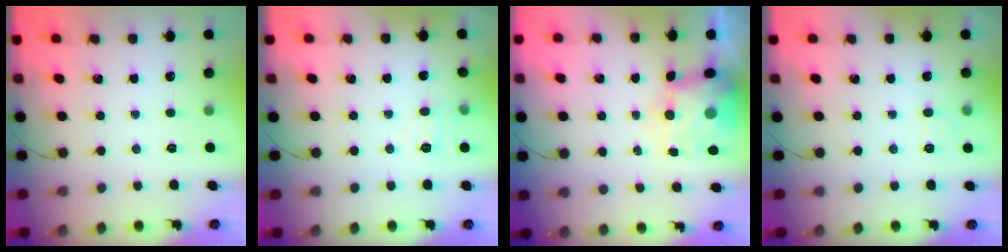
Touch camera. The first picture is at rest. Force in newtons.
{"total": 5.1, "press": 4.9, "slide": 1.7}
{"total": 6.2, "press": 6.1, "slide": 1.4}
{"total": 4.3, "press": 4.2, "slide": 1.0}